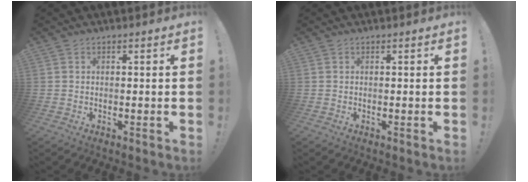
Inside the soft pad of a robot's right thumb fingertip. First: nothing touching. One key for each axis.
{"total": 0.0}